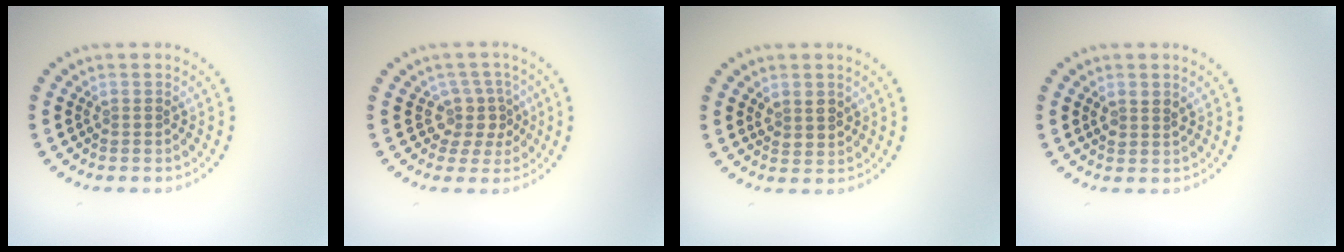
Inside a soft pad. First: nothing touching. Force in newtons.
{"total": 2.8, "press": 2.2, "slide": 1.8}
{"total": 1.7, "press": 1.6, "slide": 0.7}
{"total": 1.3, "press": 1.1, "slide": 0.7}